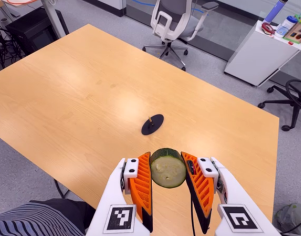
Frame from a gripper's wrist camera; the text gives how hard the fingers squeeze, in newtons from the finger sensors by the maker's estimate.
{"total": 10.4, "left": 9.9, "right": 10.9}